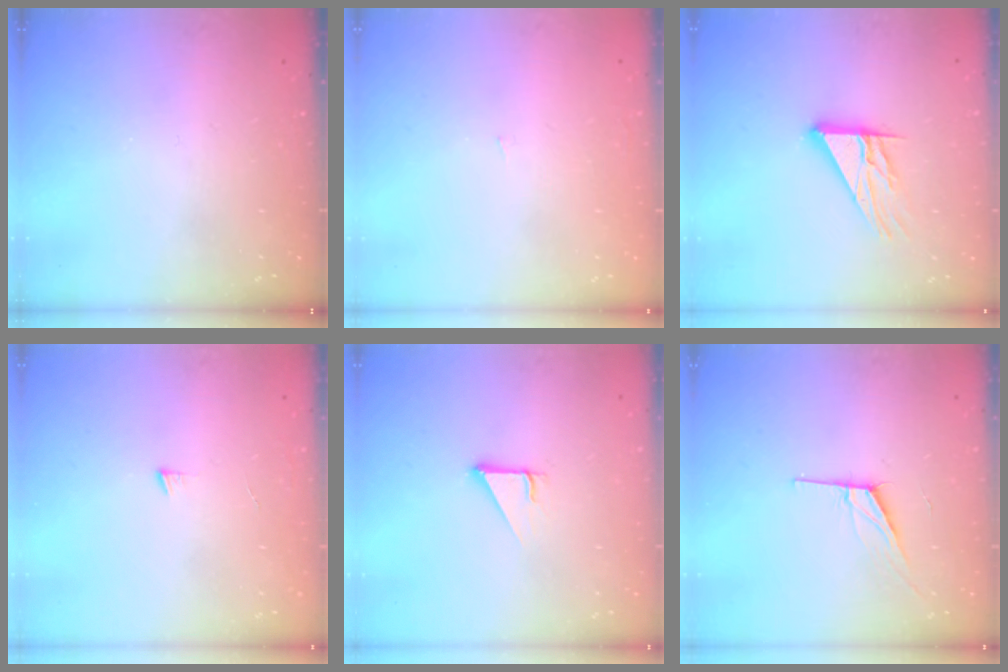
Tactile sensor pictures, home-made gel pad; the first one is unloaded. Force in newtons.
{"total": 0.9, "press": 0.9, "slide": 0.0}
{"total": 11.7, "press": 11.7, "slide": 0.9}
{"total": 4.1, "press": 4.1, "slide": 0.4}
{"total": 2.9, "press": 2.8, "slide": 0.2}
{"total": 7.8, "press": 7.2, "slide": 3.2}